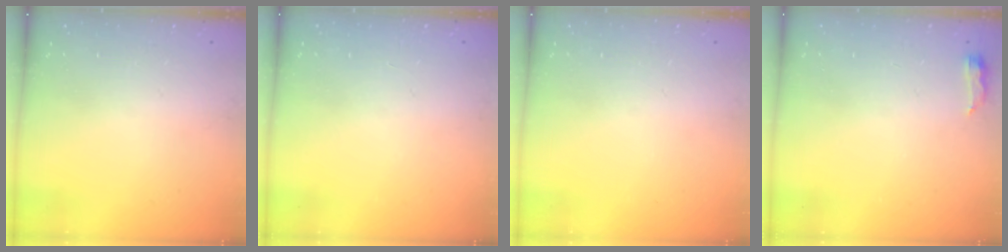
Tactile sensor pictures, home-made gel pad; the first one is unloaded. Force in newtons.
{"total": 0.0}
{"total": 0.0}
{"total": 4.0, "press": 3.7, "slide": 1.3}